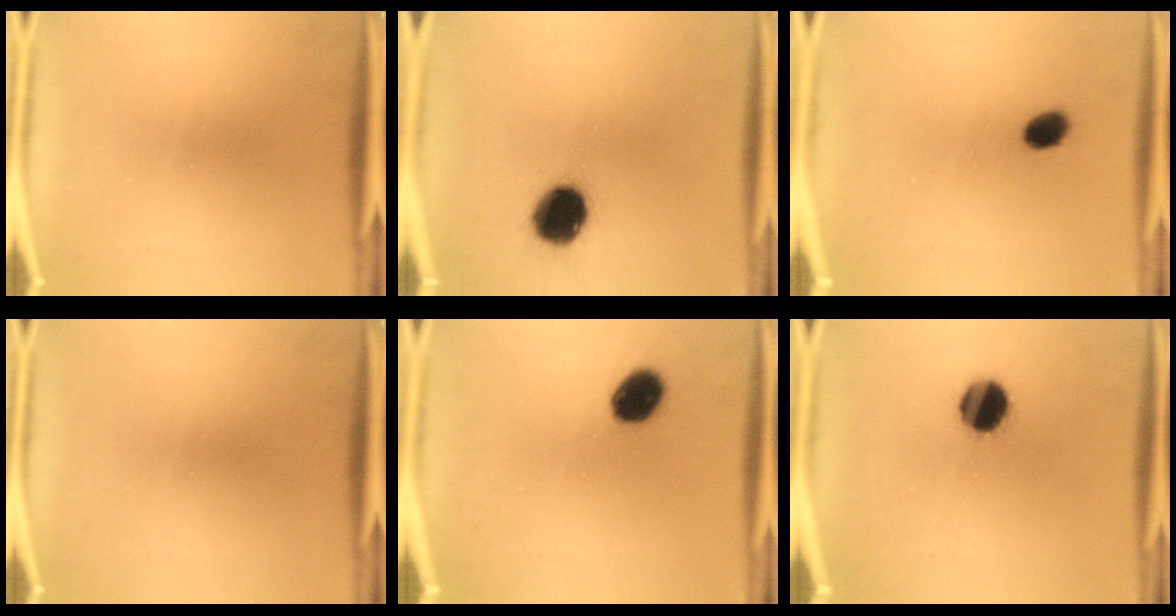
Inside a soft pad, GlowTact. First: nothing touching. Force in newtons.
{"total": 11.8}
{"total": 3.0}
{"total": 0.0}
{"total": 7.5}
{"total": 9.6}